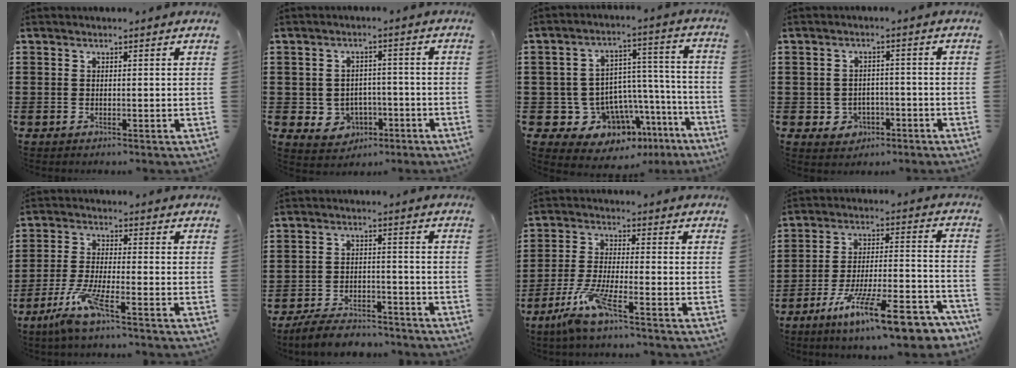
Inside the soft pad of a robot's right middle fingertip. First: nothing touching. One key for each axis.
{"total": 3.4, "fx": -1.4, "fy": 3.0, "fz": 1.1, "tx": -0.032, "ty": 0.004, "tz": -0.028}
{"total": 8.7, "fx": -6.0, "fy": 6.1, "fz": 1.5, "tx": -0.046, "ty": 0.007, "tz": -0.100}
{"total": 2.2, "fx": -1.3, "fy": 1.7, "fz": 0.6, "tx": -0.020, "ty": 0.000, "tz": -0.030}
{"total": 6.8, "fx": -4.3, "fy": 0.8, "fz": 5.3, "tx": -0.118, "ty": -0.014, "tz": -0.082}
{"total": 5.2, "fx": -5.0, "fy": 0.9, "fz": 1.1, "tx": -0.025, "ty": 0.008, "tz": -0.099}
{"total": 7.0, "fx": -4.6, "fy": 0.7, "fz": 5.3, "tx": -0.118, "ty": -0.016, "tz": -0.087}
{"total": 14.6, "fx": -10.8, "fy": 1.9, "fz": 9.6, "tx": -0.157, "ty": 0.034, "tz": -0.190}